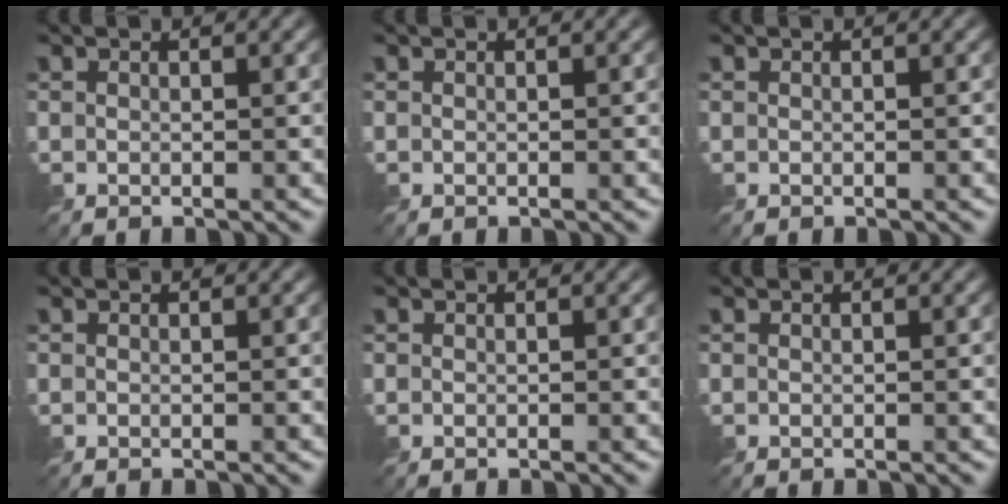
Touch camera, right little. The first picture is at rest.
{"total": 0.0}
{"total": 0.0}
{"total": 0.0}
{"total": 0.0}
{"total": 0.0}